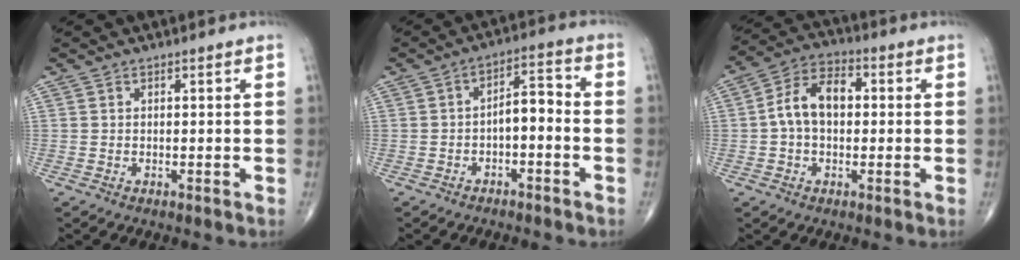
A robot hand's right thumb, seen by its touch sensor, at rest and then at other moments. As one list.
[{"total": 5.7, "force": [-1.6, 2.3, 4.9], "torque": [-0.070, 0.039, -0.029]}, {"total": 9.3, "force": [0.3, 6.0, 7.1], "torque": [-0.122, 0.029, -0.003]}]